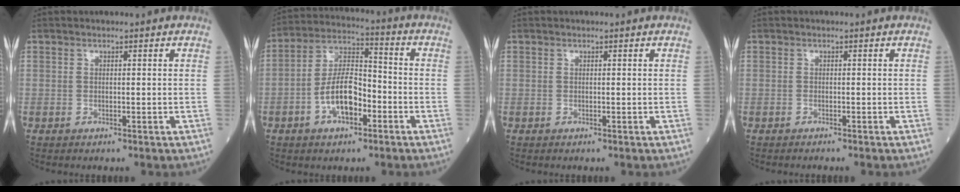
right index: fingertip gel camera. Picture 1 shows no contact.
{"total": 9.8, "force": [-3.6, 4.2, 8.1], "torque": [-0.162, 0.018, -0.070]}
{"total": 0.0}
{"total": 1.1, "force": [-1.0, -0.1, 0.4], "torque": [-0.007, 0.000, -0.015]}